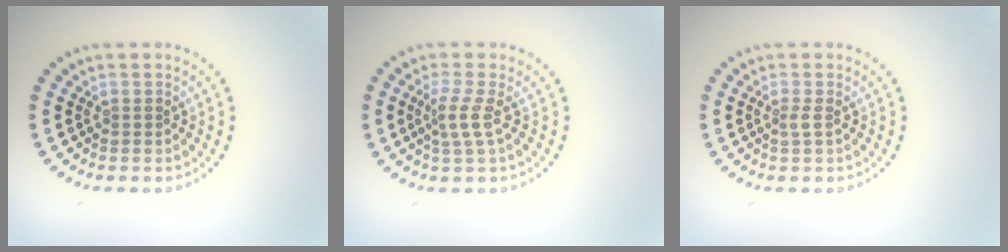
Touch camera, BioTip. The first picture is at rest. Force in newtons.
{"total": 2.3, "press": 1.6, "slide": 1.6}
{"total": 0.8, "press": 0.6, "slide": 0.6}